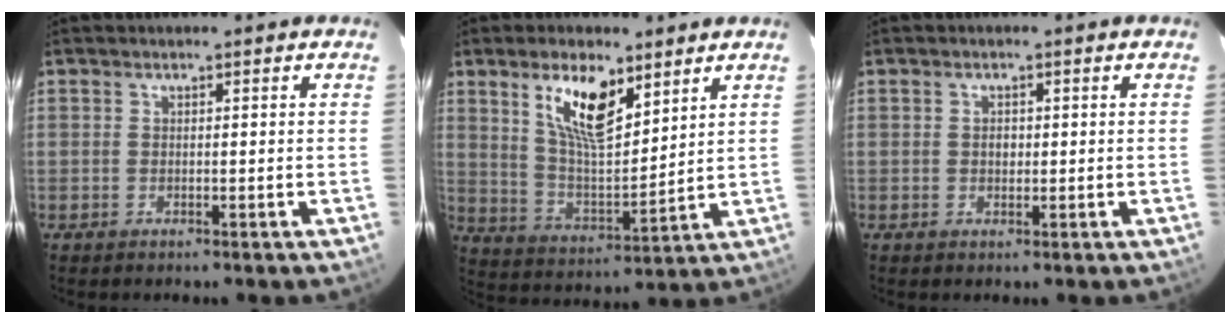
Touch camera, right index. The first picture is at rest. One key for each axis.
{"total": 12.5, "fx": 7.1, "fy": 4.6, "fz": 9.2, "tx": -0.168, "ty": 0.005, "tz": 0.140}
{"total": 1.4, "fx": 0.0, "fy": 1.1, "fz": 0.7, "tx": -0.013, "ty": 0.004, "tz": 0.000}